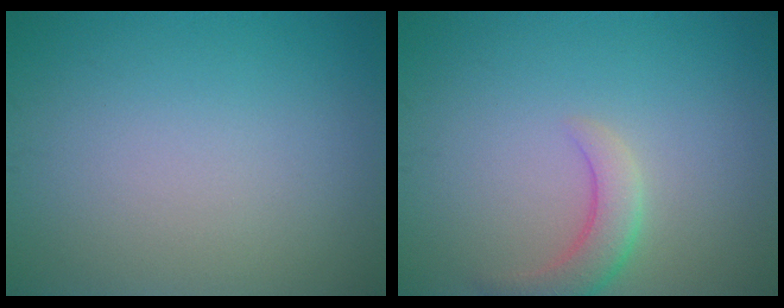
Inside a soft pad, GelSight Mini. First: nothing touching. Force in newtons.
{"total": 2.9, "press": 2.8, "slide": 0.3}